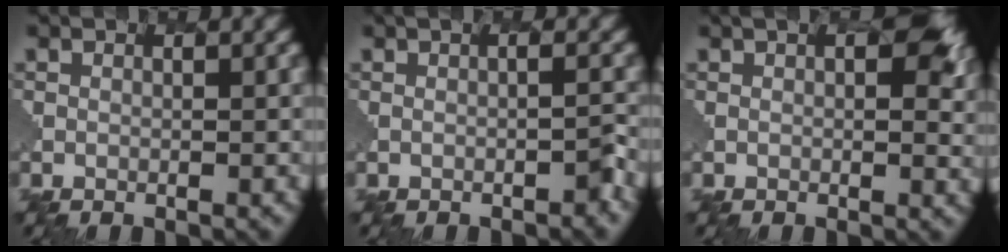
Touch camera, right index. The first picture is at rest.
{"total": 0.8, "force": [-0.3, -0.7, -0.2], "torque": [-0.022, 0.002, -0.021]}
{"total": 1.8, "force": [1.5, 0.6, 0.7], "torque": [-0.004, 0.023, -0.004]}